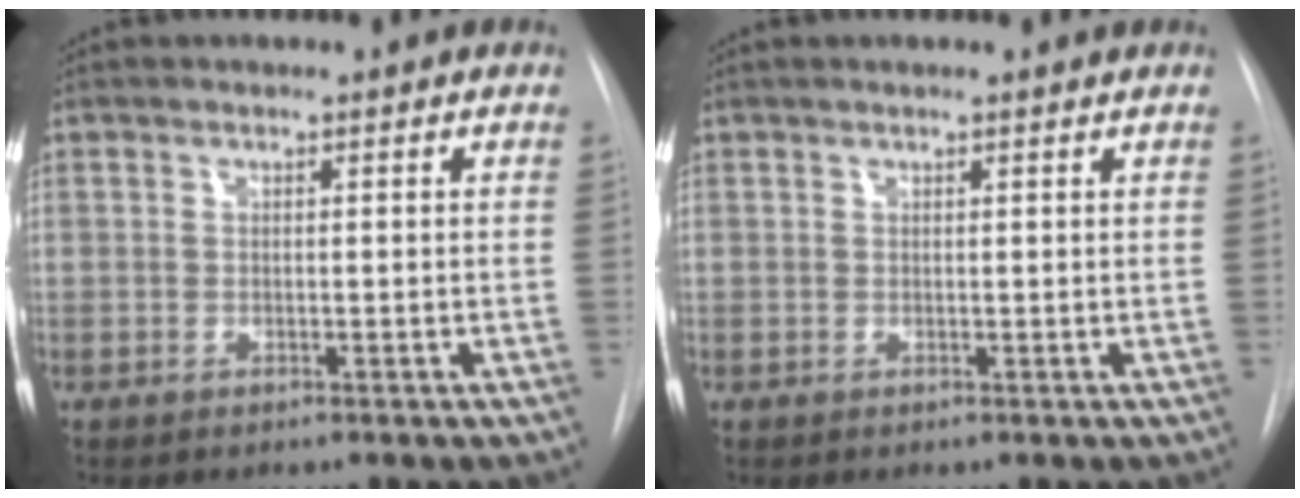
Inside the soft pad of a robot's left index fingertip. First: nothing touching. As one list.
[{"total": 2.0, "force": [1.8, 0.1, 0.8], "torque": [-0.012, 0.011, 0.020]}]